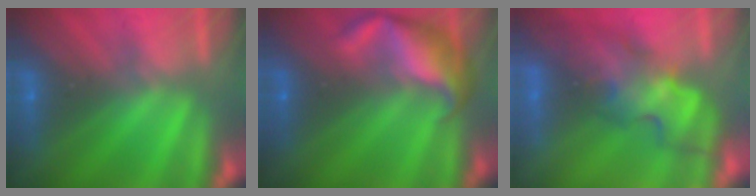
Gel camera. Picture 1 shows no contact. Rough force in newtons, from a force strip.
{"total": 7.0}
{"total": 3.8}